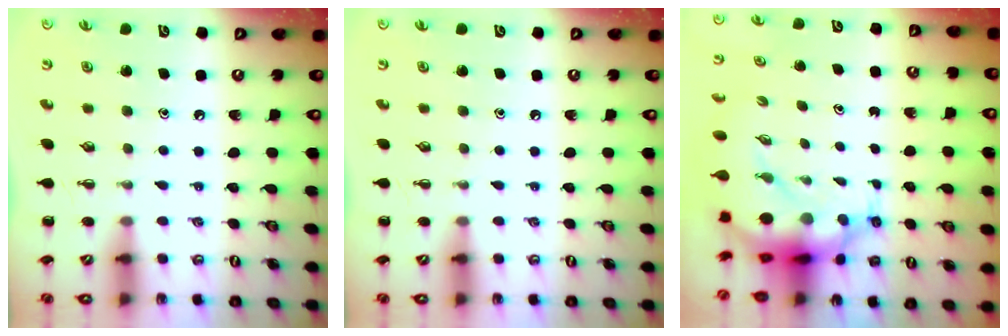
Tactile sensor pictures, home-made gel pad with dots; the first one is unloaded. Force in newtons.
{"total": 0.0}
{"total": 10.6, "press": 10.3, "slide": 2.5}